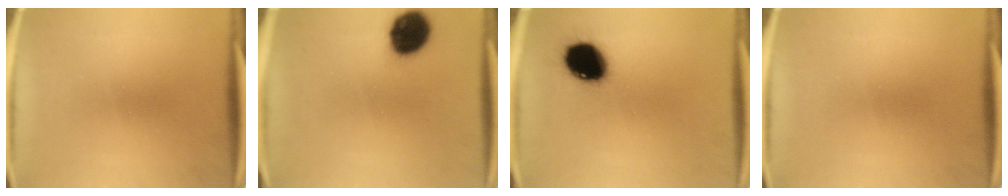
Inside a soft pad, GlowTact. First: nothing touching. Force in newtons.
{"total": 12.5}
{"total": 13.5}
{"total": 0.0}